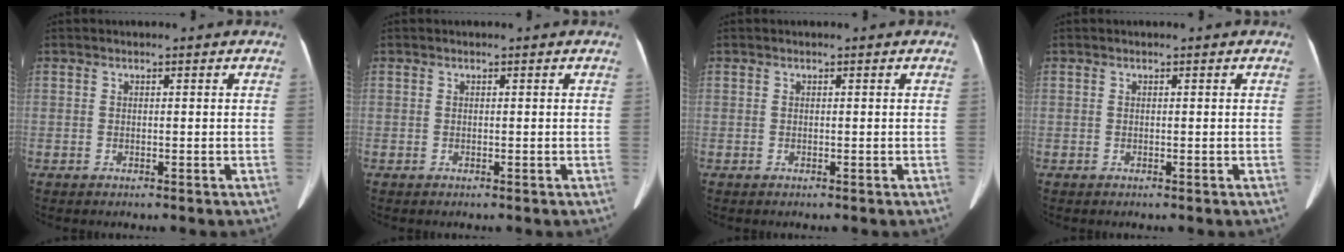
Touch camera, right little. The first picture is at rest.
{"total": 0.0}
{"total": 0.0}
{"total": 0.0}